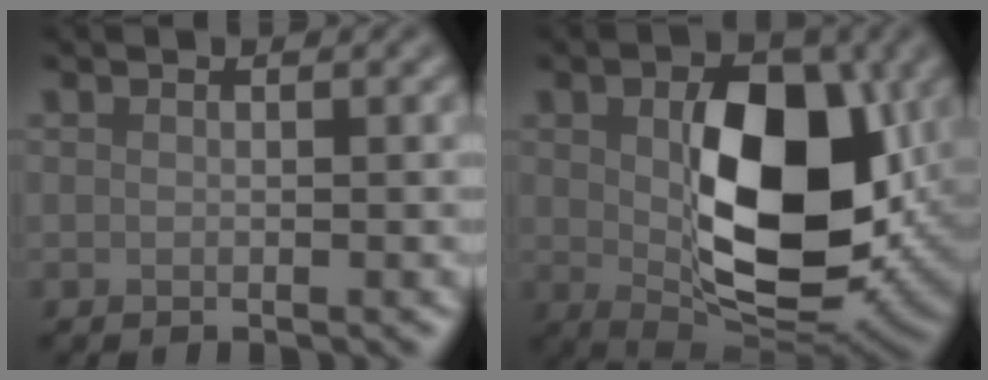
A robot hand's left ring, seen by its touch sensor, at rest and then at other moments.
{"total": 11.9, "force": [0.7, 7.0, 9.6], "torque": [-0.148, -0.014, 0.028]}